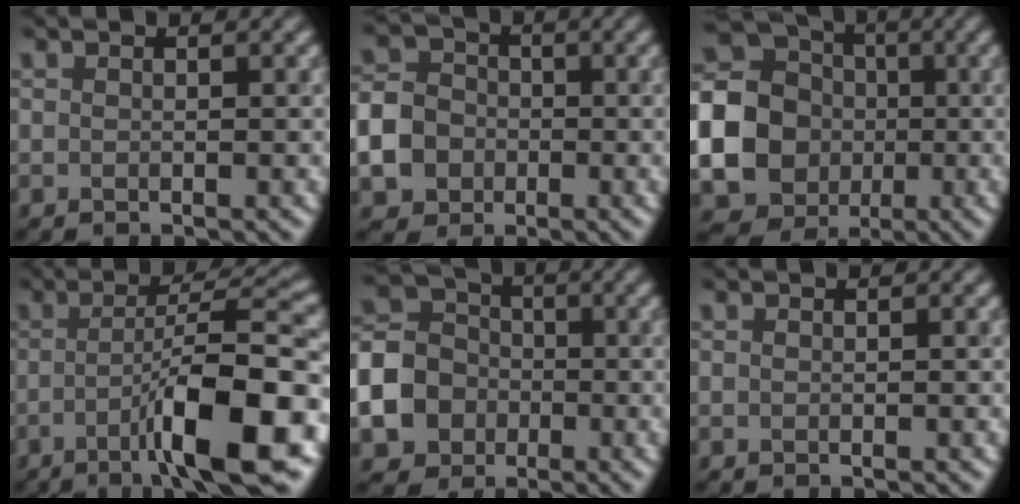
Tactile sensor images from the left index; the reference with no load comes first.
{"total": 7.1, "force": [-2.1, 6.2, 2.8], "torque": [-0.062, -0.020, -0.059]}
{"total": 24.3, "force": [-2.5, 23.2, 6.7], "torque": [-0.196, -0.013, -0.098]}
{"total": 10.6, "force": [-3.6, 1.9, 9.8], "torque": [-0.133, 0.013, -0.063]}
{"total": 10.4, "force": [-3.5, 9.2, 3.5], "torque": [-0.095, -0.033, -0.086]}
{"total": 0.0}